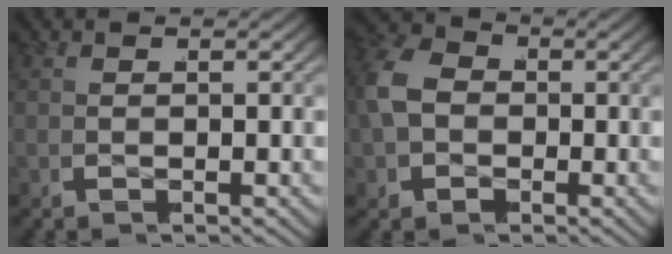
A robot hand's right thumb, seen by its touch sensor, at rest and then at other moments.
{"total": 8.0, "force": [0.2, 6.6, 4.4], "torque": [-0.115, -0.016, 0.008]}